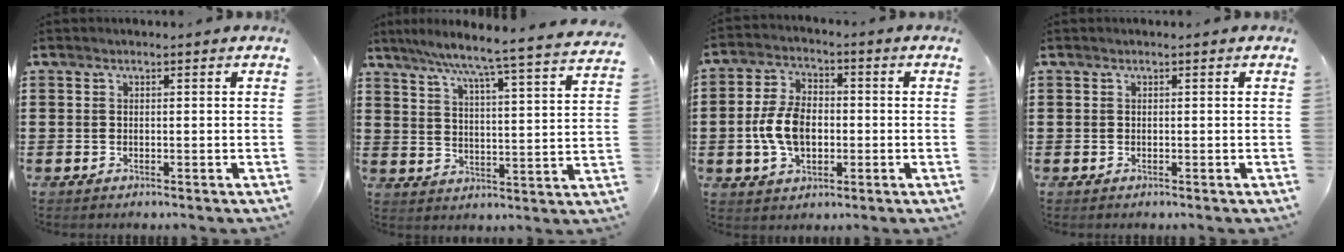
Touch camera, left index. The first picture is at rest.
{"total": 6.0, "force": [5.2, -1.1, 2.7], "torque": [-0.076, -0.046, 0.078]}
{"total": 8.1, "force": [-1.3, 5.1, 6.2], "torque": [-0.146, 0.006, -0.030]}
{"total": 0.0}